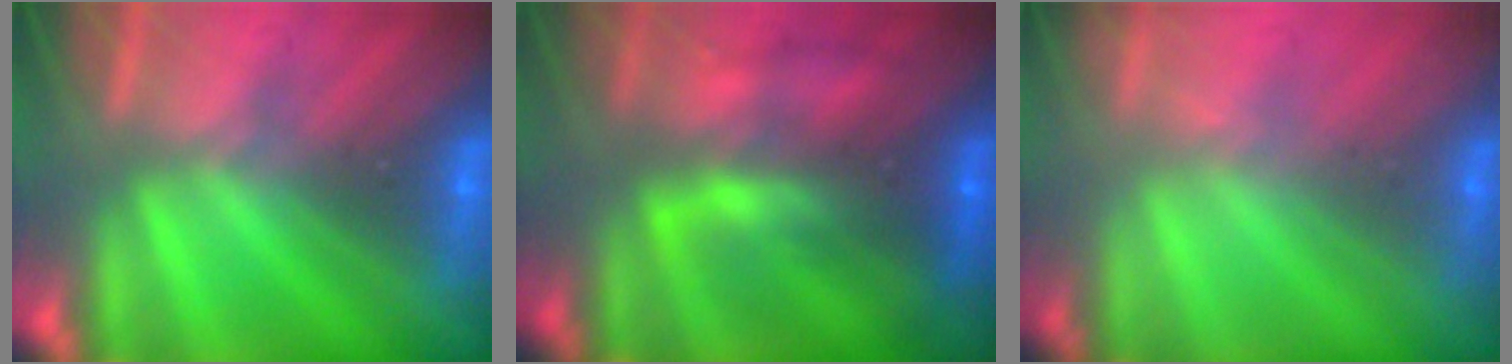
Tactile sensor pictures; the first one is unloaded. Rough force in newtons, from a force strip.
{"total": 5.7}
{"total": 1.6}